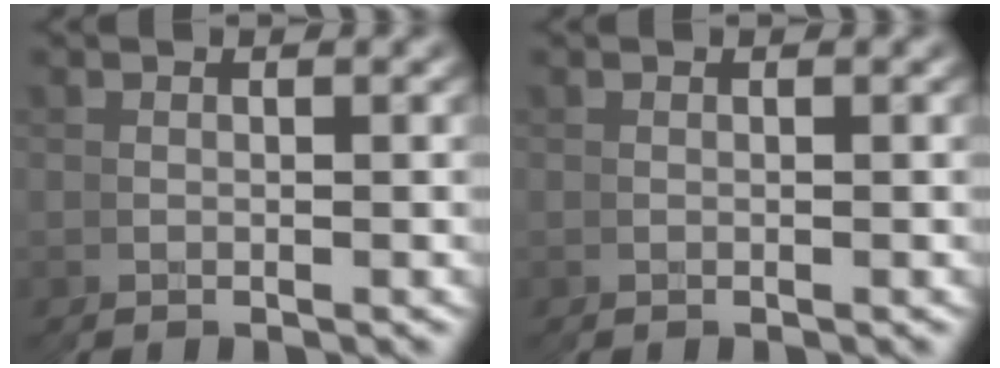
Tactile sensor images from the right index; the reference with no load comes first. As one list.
[{"total": 0.0}]